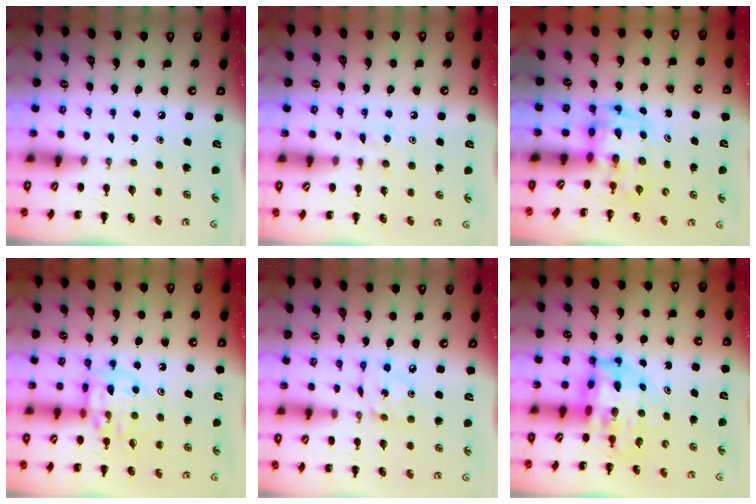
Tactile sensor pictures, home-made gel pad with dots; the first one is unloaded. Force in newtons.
{"total": 4.5, "press": 4.3, "slide": 1.6}
{"total": 3.6, "press": 3.5, "slide": 0.6}
{"total": 11.8, "press": 11.6, "slide": 2.1}
{"total": 2.6, "press": 2.6, "slide": 0.5}
{"total": 6.8, "press": 6.4, "slide": 2.3}